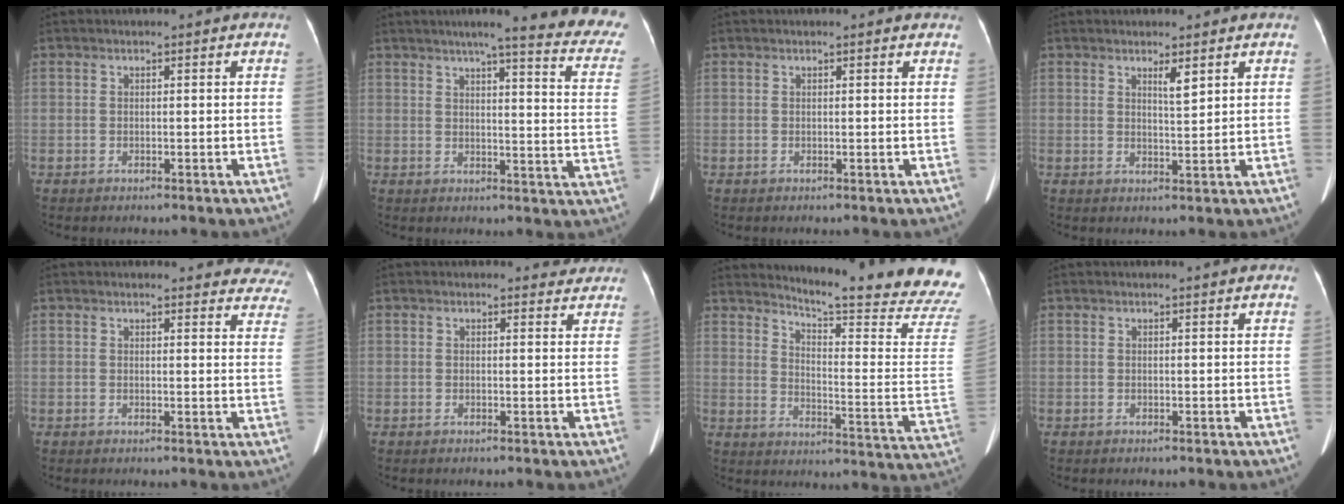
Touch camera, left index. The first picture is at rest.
{"total": 21.6, "force": [18.3, 0.7, 11.4], "torque": [-0.139, -0.056, 0.204]}
{"total": 1.8, "force": [1.7, 0.3, 0.7], "torque": [-0.010, 0.005, 0.013]}
{"total": 2.2, "force": [1.5, 0.1, 1.7], "torque": [-0.032, -0.002, 0.028]}
{"total": 15.8, "force": [15.1, 3.9, 2.8], "torque": [0.006, -0.049, 0.138]}
{"total": 2.3, "force": [2.1, 0.9, -0.1], "torque": [0.004, -0.006, 0.008]}
{"total": 23.1, "force": [21.6, -0.9, 8.2], "torque": [-0.125, -0.148, 0.255]}
{"total": 1.7, "force": [1.5, 0.0, 0.8], "torque": [-0.012, 0.007, 0.013]}